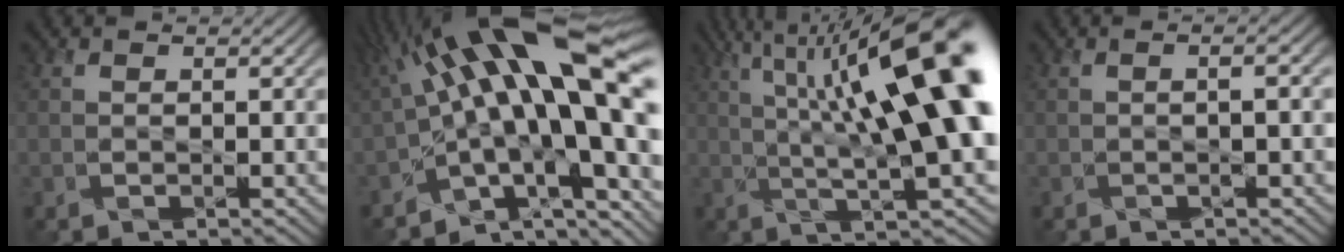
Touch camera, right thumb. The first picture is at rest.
{"total": 19.3, "force": [1.3, 7.0, 17.9], "torque": [-0.252, 0.019, 0.014]}
{"total": 17.6, "force": [4.4, 4.4, 16.5], "torque": [-0.277, 0.029, 0.086]}
{"total": 2.2, "force": [-0.1, 0.6, 2.1], "torque": [-0.028, 0.007, -0.002]}